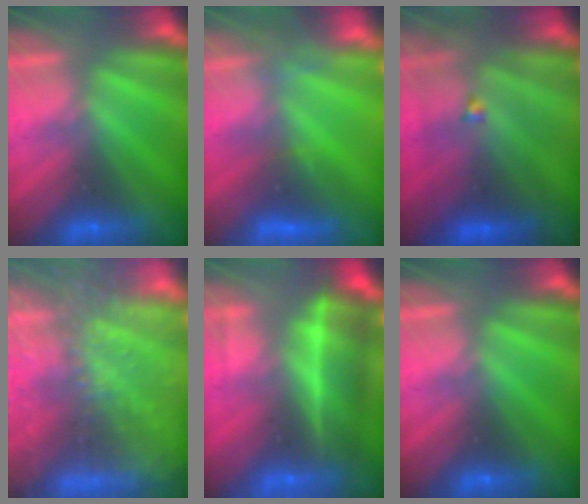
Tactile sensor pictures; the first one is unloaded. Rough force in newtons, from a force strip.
{"total": 4.8}
{"total": 4.8}
{"total": 7.5}
{"total": 7.6}
{"total": 0.0}